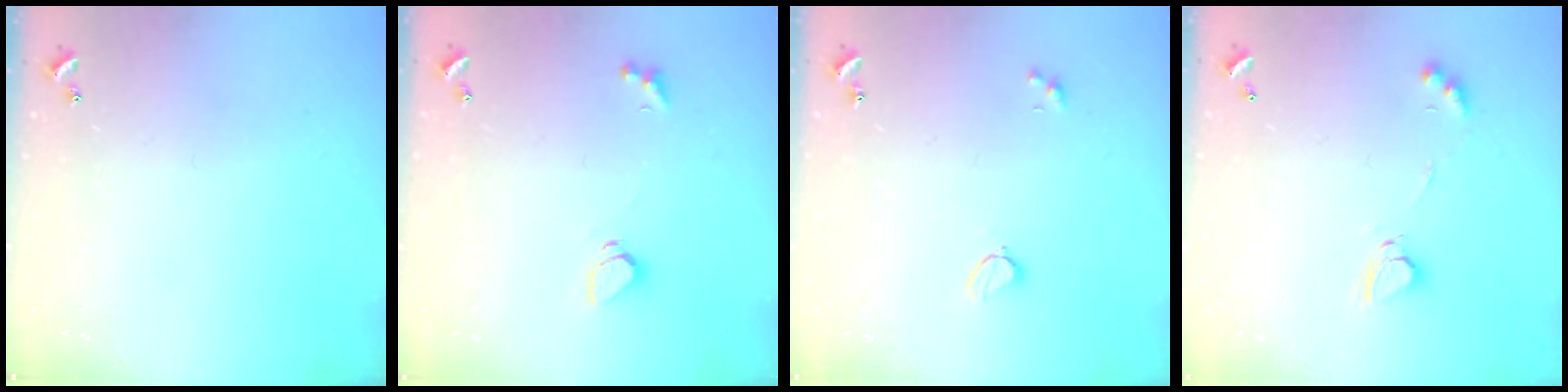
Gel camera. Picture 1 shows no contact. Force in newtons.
{"total": 2.2, "press": 2.2, "slide": 0.5}
{"total": 2.8, "press": 2.7, "slide": 0.6}
{"total": 5.4, "press": 5.4, "slide": 0.2}